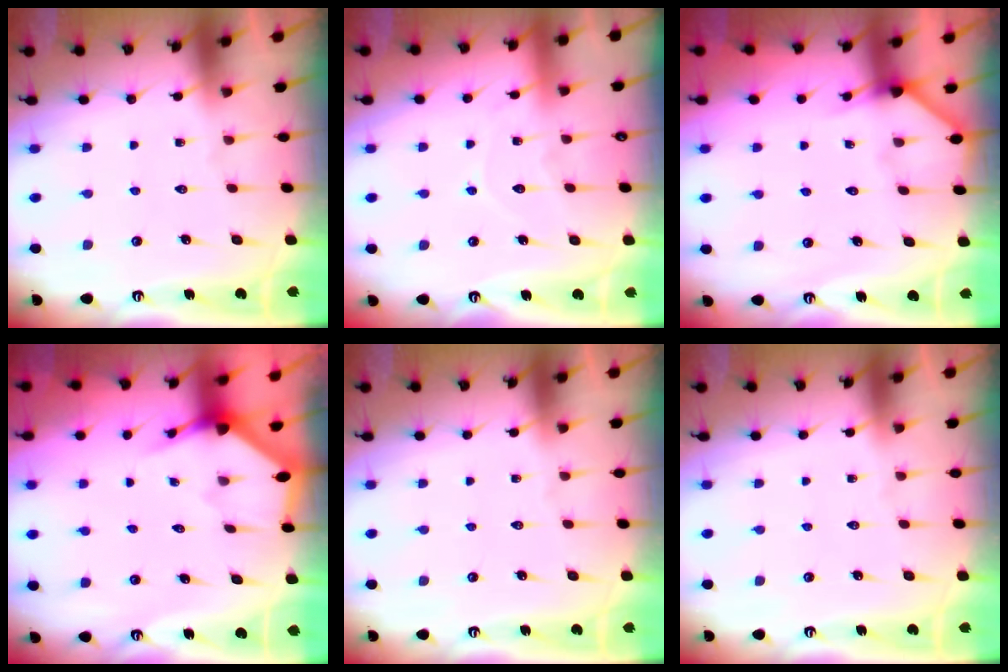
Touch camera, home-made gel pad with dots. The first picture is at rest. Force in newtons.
{"total": 7.2, "press": 7.2, "slide": 0.7}
{"total": 4.2, "press": 4.2, "slide": 0.3}
{"total": 3.0, "press": 3.0, "slide": 0.2}
{"total": 0.0}
{"total": 0.0}